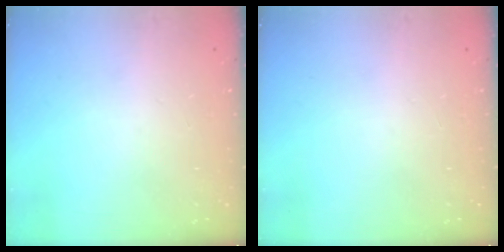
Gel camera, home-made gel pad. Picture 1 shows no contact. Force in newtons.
{"total": 0.0}